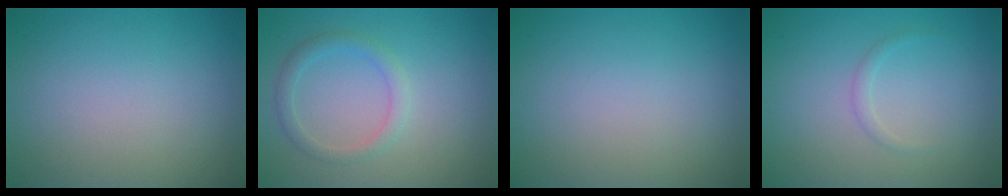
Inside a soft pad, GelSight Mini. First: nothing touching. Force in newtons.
{"total": 1.9, "press": 1.9, "slide": 0.1}
{"total": 0.0}
{"total": 0.8, "press": 0.8, "slide": 0.1}